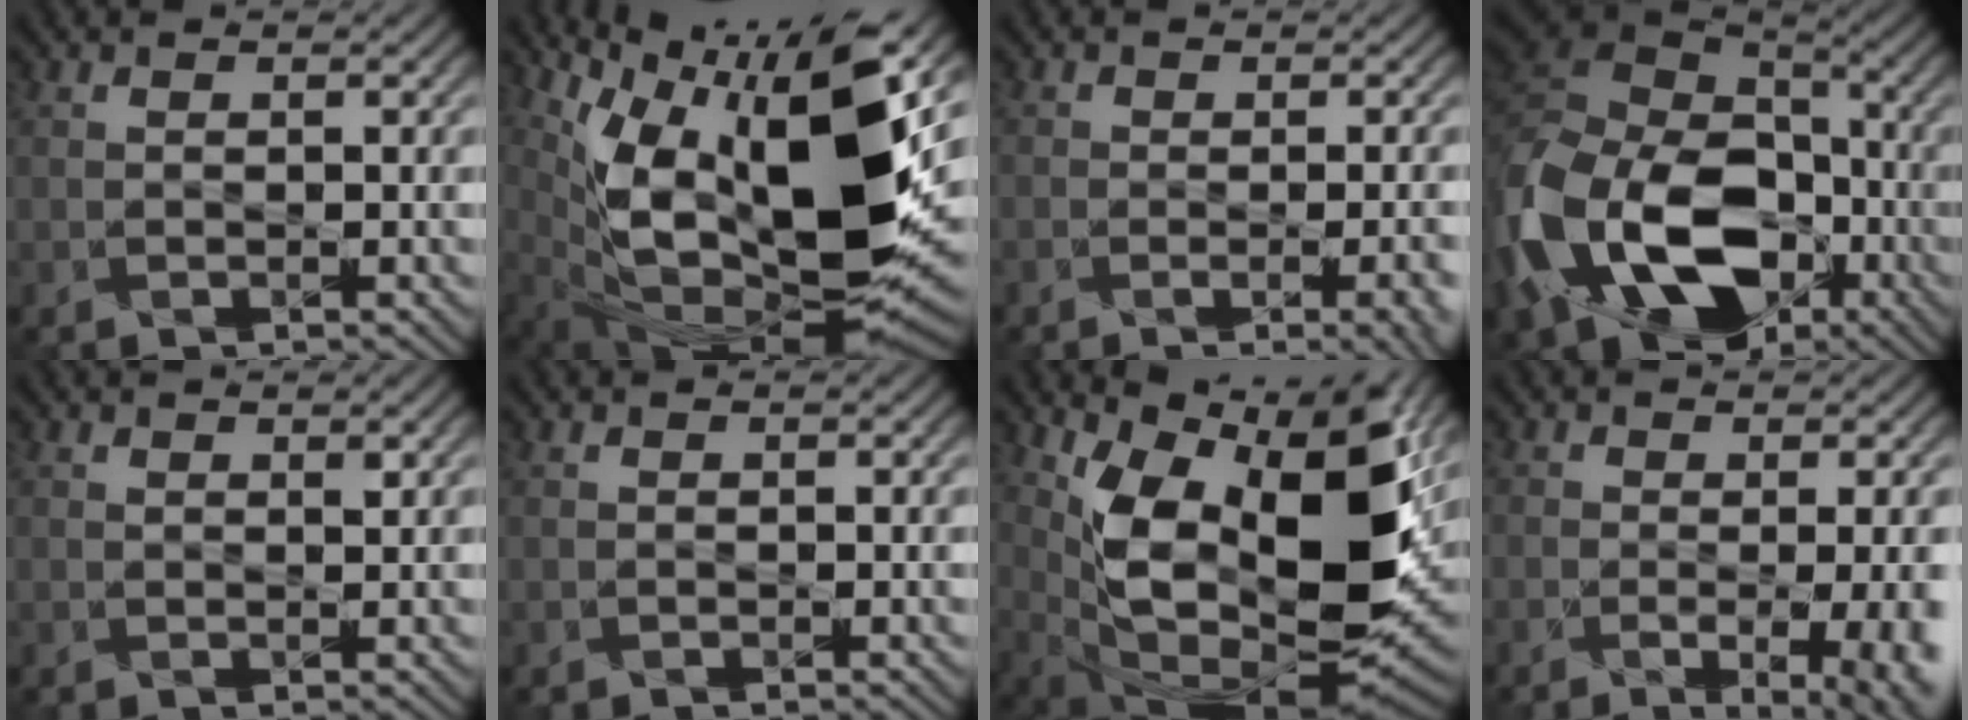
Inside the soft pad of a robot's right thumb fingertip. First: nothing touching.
{"total": 17.6, "force": [3.4, 7.7, 15.4], "torque": [-0.250, -0.001, 0.068]}
{"total": 5.3, "force": [-2.3, 2.1, 4.2], "torque": [-0.029, -0.004, -0.021]}
{"total": 19.3, "force": [-7.0, 14.3, 10.9], "torque": [-0.282, -0.025, -0.130]}
{"total": 1.0, "force": [0.9, 0.2, 0.0], "torque": [0.001, -0.004, 0.017]}
{"total": 0.0}
{"total": 15.2, "force": [3.2, 7.6, 12.8], "torque": [-0.211, -0.019, 0.065]}
{"total": 9.5, "force": [-2.5, 4.1, 8.2], "torque": [-0.071, -0.006, -0.016]}